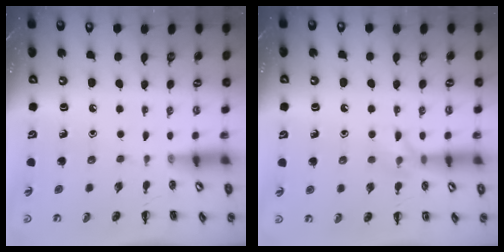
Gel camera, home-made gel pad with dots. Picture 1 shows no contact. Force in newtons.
{"total": 8.1, "press": 8.0, "slide": 1.2}